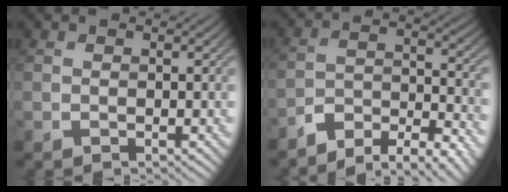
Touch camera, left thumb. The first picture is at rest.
{"total": 7.8, "force": [-6.5, 2.2, 3.6], "torque": [-0.064, 0.002, -0.118]}